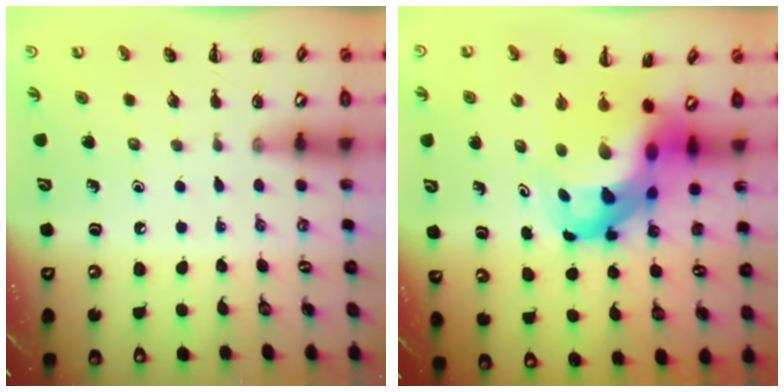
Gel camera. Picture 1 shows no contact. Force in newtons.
{"total": 14.2, "press": 13.7, "slide": 3.8}